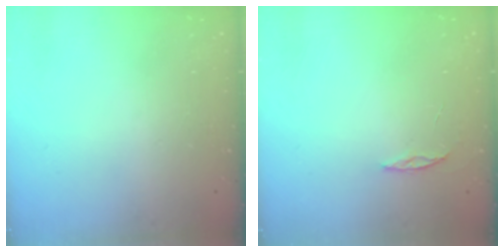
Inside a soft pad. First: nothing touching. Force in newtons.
{"total": 2.4, "press": 2.4, "slide": 0.2}